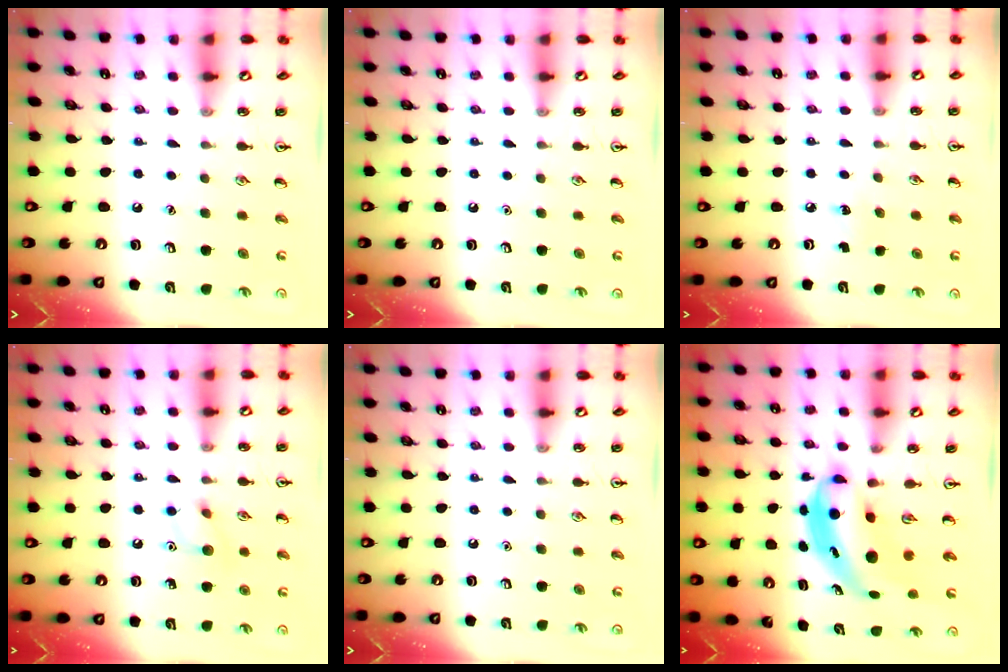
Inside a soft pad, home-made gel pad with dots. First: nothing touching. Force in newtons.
{"total": 0.0}
{"total": 3.8, "press": 3.5, "slide": 1.4}
{"total": 7.7, "press": 7.7, "slide": 0.6}
{"total": 0.0}
{"total": 6.3, "press": 6.1, "slide": 1.7}